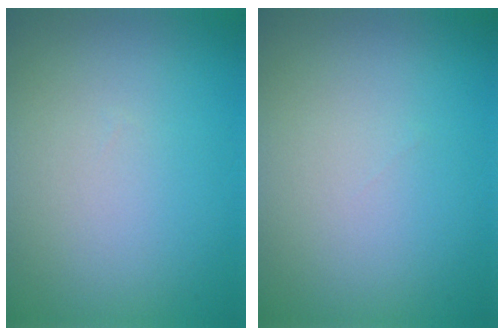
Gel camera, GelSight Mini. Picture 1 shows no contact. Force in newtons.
{"total": 0.0}